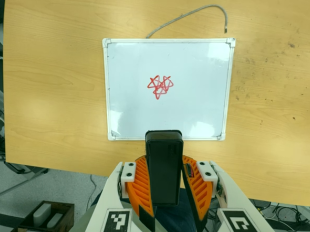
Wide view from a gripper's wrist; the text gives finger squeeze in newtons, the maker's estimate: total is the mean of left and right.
{"total": 8.8, "left": 7.8, "right": 9.9}